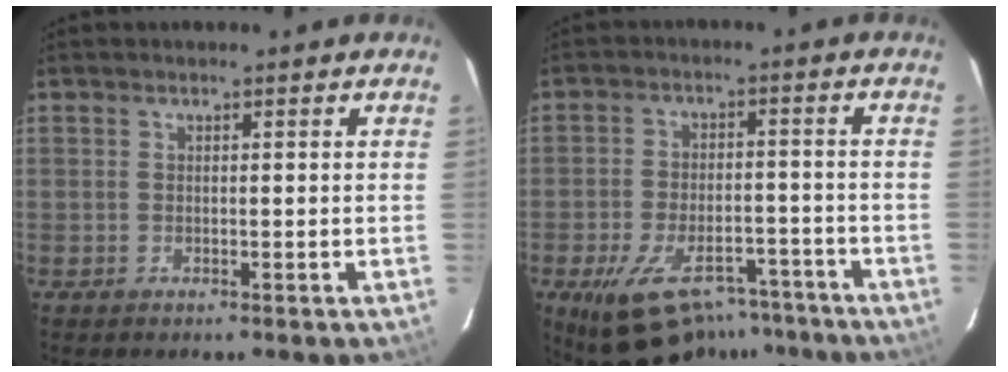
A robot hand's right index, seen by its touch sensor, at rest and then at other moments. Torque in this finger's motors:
{"motor_torque": [1.30, -0.83, 0.63, 0.11]}